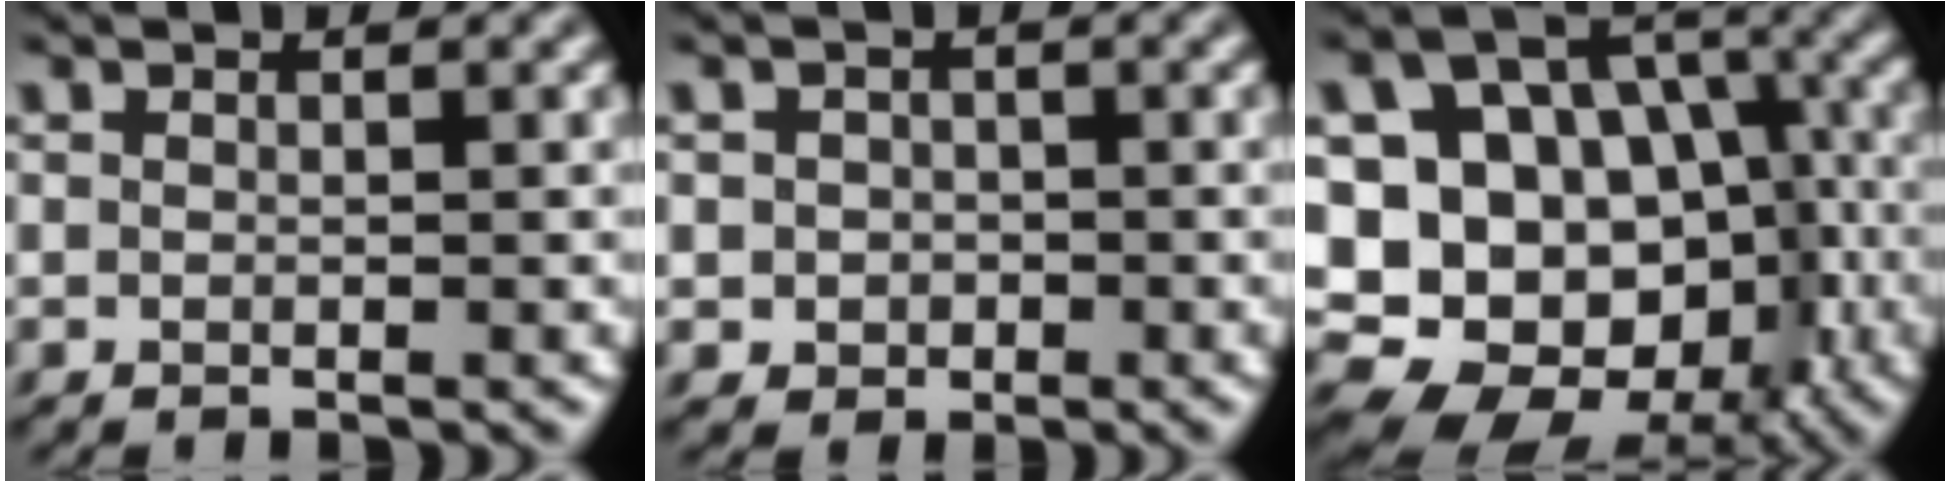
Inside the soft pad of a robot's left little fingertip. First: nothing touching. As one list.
[{"total": 1.7, "force": [-0.3, 1.6, 0.4], "torque": [0.007, -0.003, -0.004]}, {"total": 17.3, "force": [-2.9, 14.1, 9.6], "torque": [-0.176, 0.003, -0.037]}]